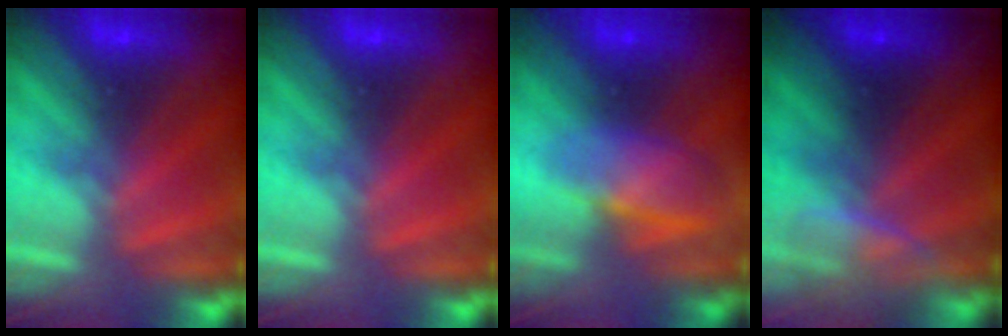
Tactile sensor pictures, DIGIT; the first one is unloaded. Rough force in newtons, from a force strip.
{"total": 0.0}
{"total": 3.0}
{"total": 2.4}